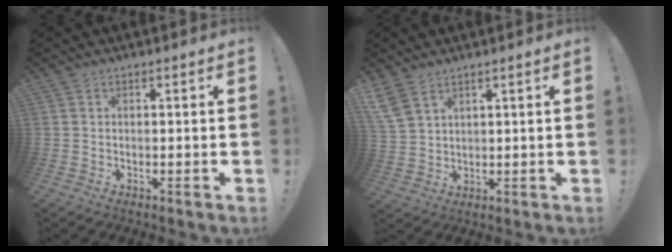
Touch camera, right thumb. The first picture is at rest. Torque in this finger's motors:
{"motor_torque": [0.47, 0.54, 0.09, -0.19, 0.00]}